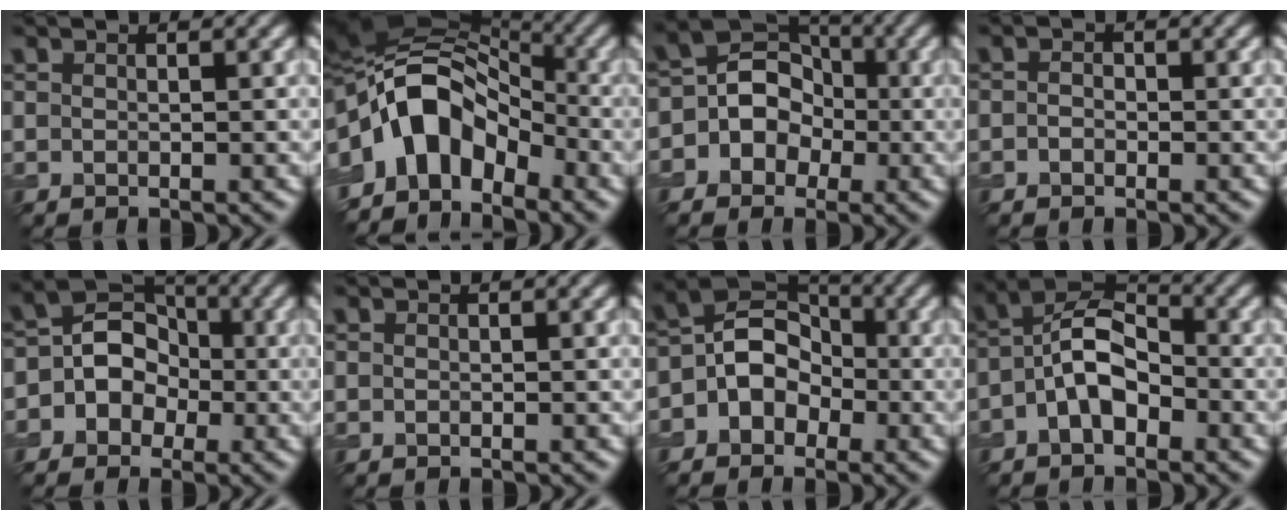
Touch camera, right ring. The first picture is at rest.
{"total": 9.9, "force": [-3.2, 6.5, 6.8], "torque": [-0.106, 0.020, -0.072]}
{"total": 6.5, "force": [-1.0, 5.9, 2.4], "torque": [-0.012, 0.035, -0.043]}
{"total": 0.7, "force": [-0.3, 0.5, 0.3], "torque": [-0.005, 0.001, -0.008]}
{"total": 5.7, "force": [-0.6, 5.1, 2.5], "torque": [-0.005, 0.020, -0.031]}
{"total": 0.0}
{"total": 5.6, "force": [-1.1, 4.7, 2.9], "torque": [-0.016, 0.018, -0.036]}
{"total": 5.2, "force": [-1.6, 2.9, 4.1], "torque": [-0.077, 0.017, -0.036]}